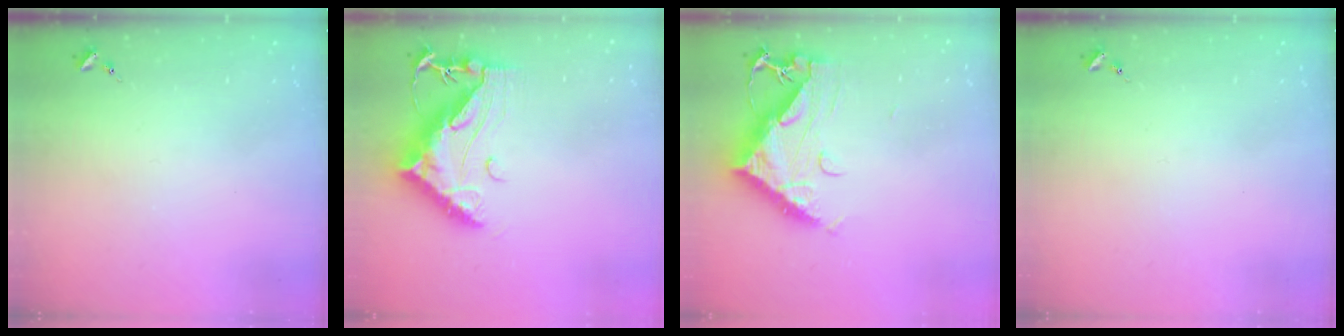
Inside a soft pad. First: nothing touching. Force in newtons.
{"total": 14.4, "press": 14.3, "slide": 1.4}
{"total": 11.6, "press": 11.6, "slide": 1.1}
{"total": 0.0}